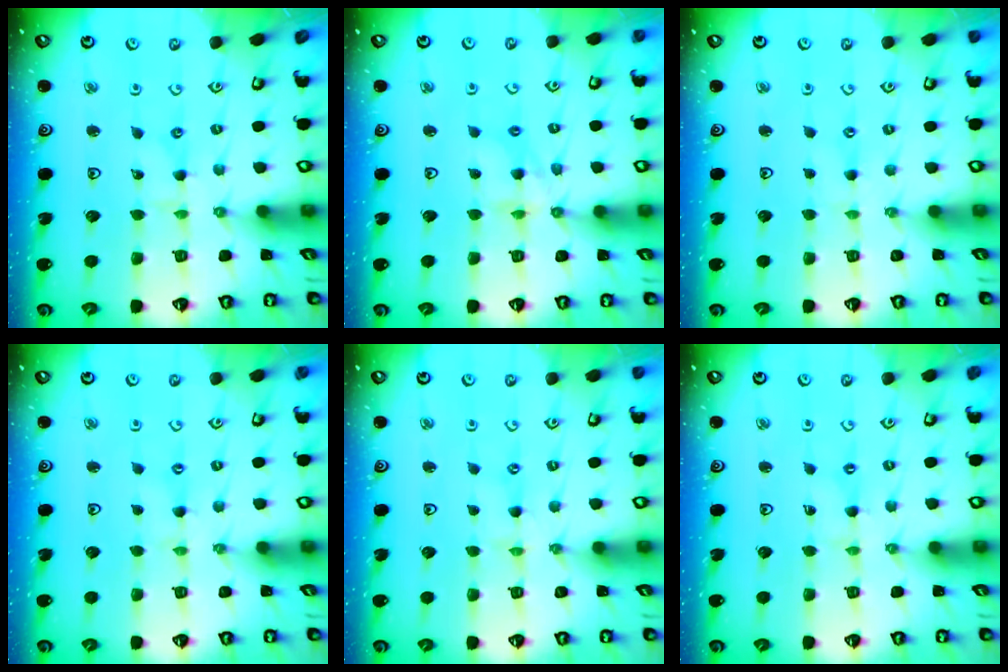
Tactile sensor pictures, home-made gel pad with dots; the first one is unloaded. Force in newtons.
{"total": 6.8, "press": 6.8, "slide": 0.6}
{"total": 0.5, "press": 0.5, "slide": 0.1}
{"total": 0.0}
{"total": 0.0}
{"total": 0.0}